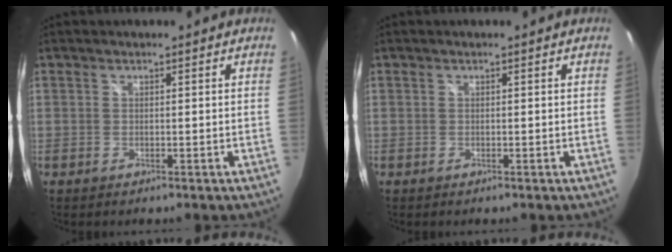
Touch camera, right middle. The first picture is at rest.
{"total": 0.0}